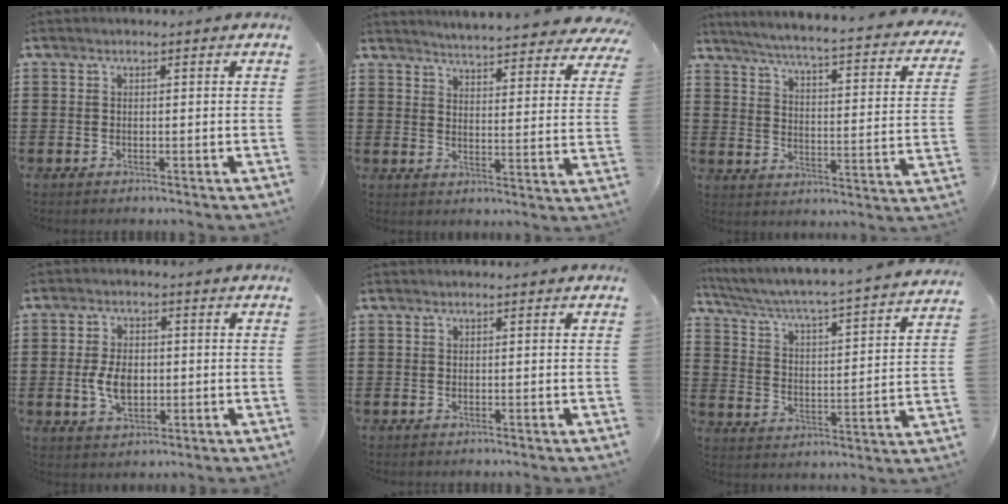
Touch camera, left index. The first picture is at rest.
{"total": 4.7, "force": [4.6, -0.6, 0.7], "torque": [-0.029, -0.039, 0.077]}
{"total": 4.1, "force": [3.3, -0.7, 2.2], "torque": [-0.062, -0.036, 0.045]}
{"total": 5.9, "force": [-0.4, 3.6, 4.7], "torque": [-0.094, 0.002, -0.012]}
{"total": 0.0}
{"total": 3.6, "force": [3.1, -0.6, 1.6], "torque": [-0.049, -0.043, 0.038]}